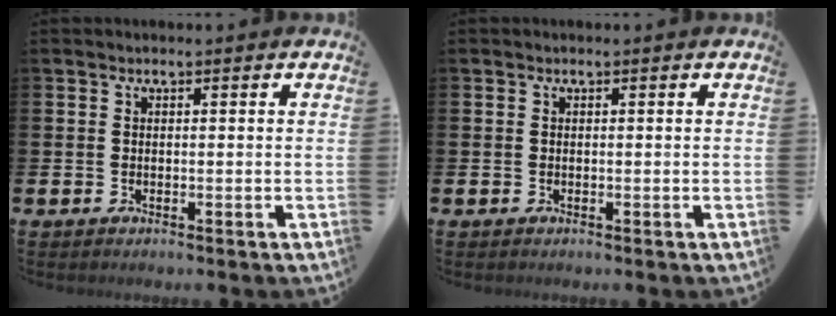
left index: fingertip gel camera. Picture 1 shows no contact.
{"total": 0.0}